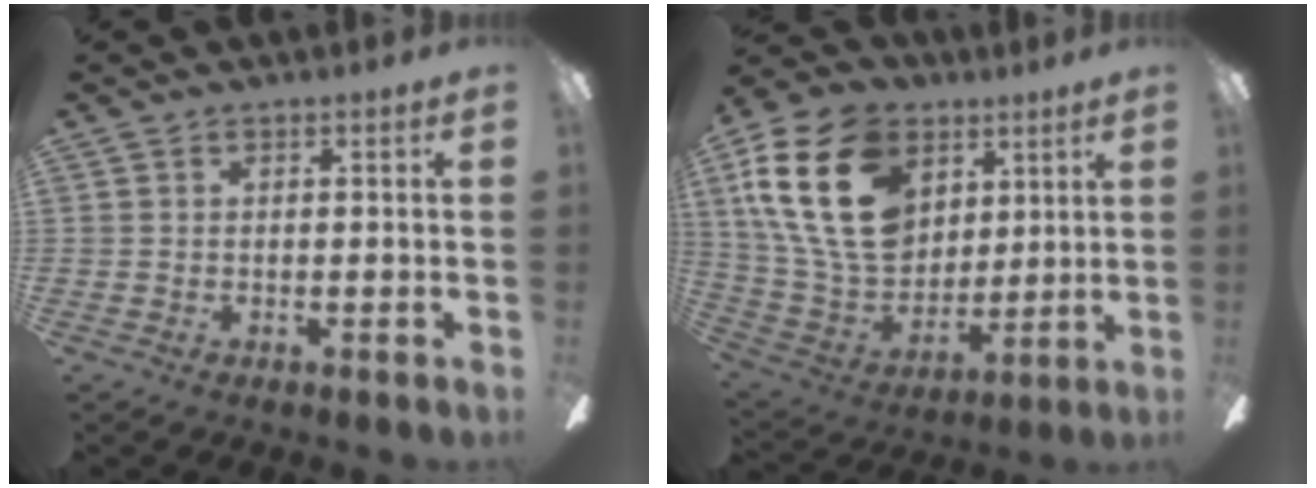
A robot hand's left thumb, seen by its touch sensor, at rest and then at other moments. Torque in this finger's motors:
{"motor_torque": [0.13, 1.36, 1.67, -1.10, 0.69]}